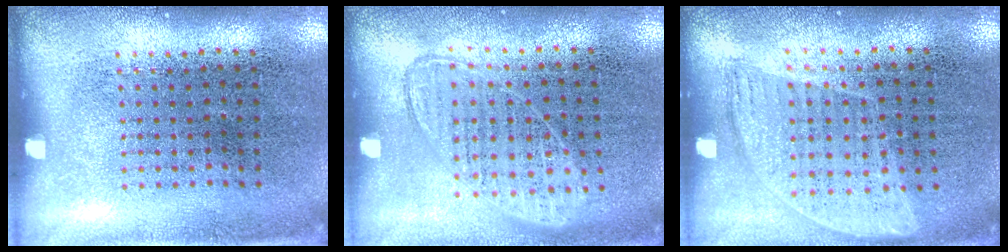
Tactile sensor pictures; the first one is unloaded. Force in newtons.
{"total": 0.9, "press": 0.9, "slide": 0.3}
{"total": 1.0, "press": 0.8, "slide": 0.5}